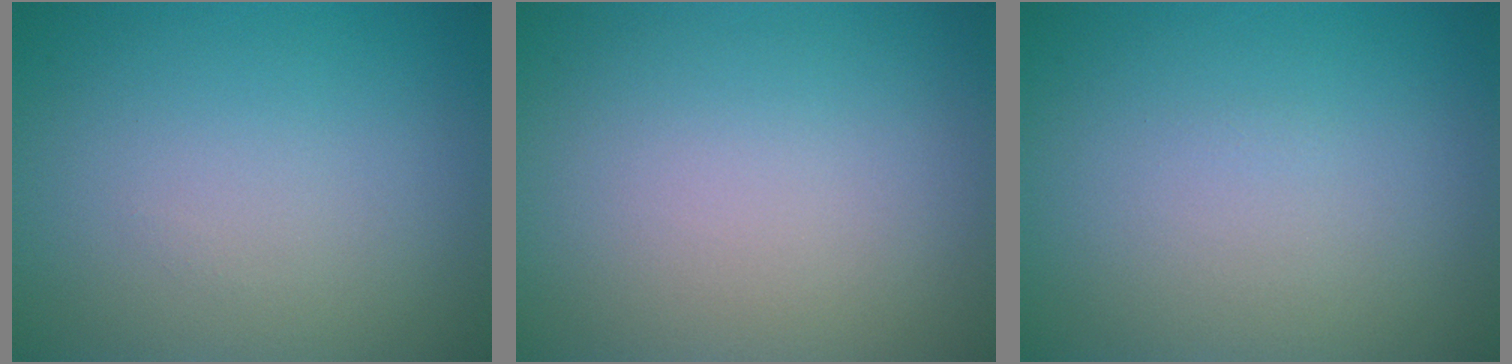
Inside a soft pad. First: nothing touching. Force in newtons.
{"total": 0.0}
{"total": 0.0}